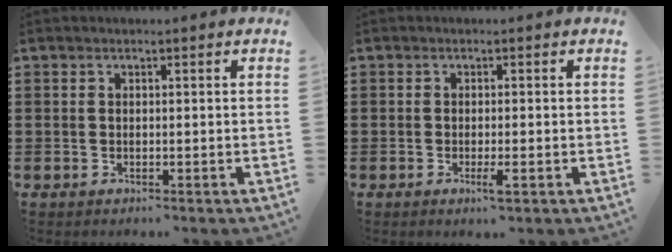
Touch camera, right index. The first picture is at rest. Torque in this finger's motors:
{"motor_torque": [0.66, -0.11, 0.24, 0.02]}